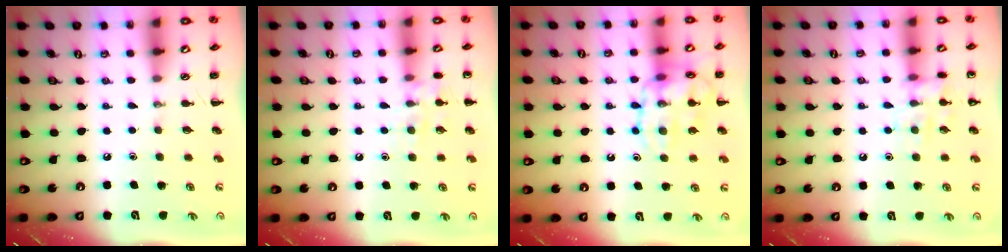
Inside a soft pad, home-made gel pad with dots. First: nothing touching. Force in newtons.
{"total": 8.6, "press": 8.5, "slide": 1.0}
{"total": 15.8, "press": 15.7, "slide": 1.4}
{"total": 10.5, "press": 10.5, "slide": 0.7}